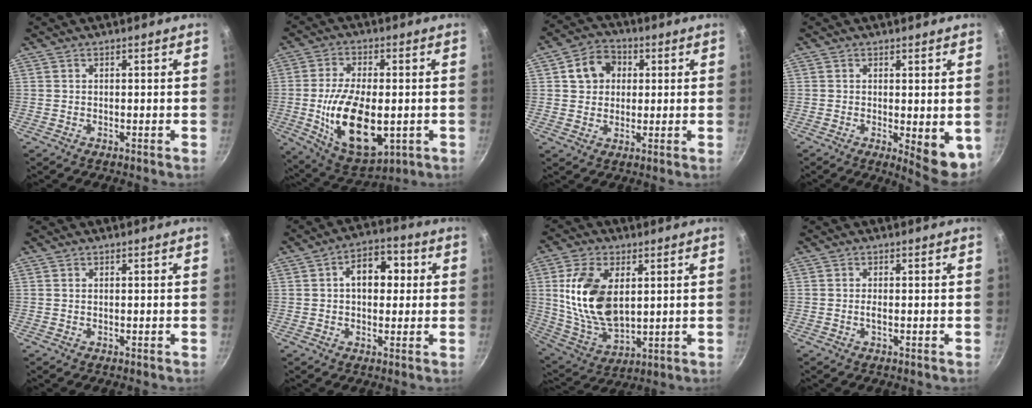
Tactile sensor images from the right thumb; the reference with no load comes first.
{"total": 17.7, "force": [-2.8, 8.9, 15.0], "torque": [-0.253, -0.008, -0.028]}
{"total": 8.1, "force": [1.9, 6.7, 4.1], "torque": [-0.041, 0.005, 0.025]}
{"total": 7.1, "force": [-1.4, 2.4, 6.6], "torque": [-0.081, -0.019, -0.012]}
{"total": 0.0}
{"total": 8.9, "force": [1.4, 5.7, 6.6], "torque": [-0.069, 0.020, 0.015]}
{"total": 16.4, "force": [3.2, 9.3, 13.1], "torque": [-0.246, -0.016, 0.073]}
{"total": 1.0, "force": [-0.2, 0.4, 0.9], "torque": [-0.017, 0.000, -0.004]}